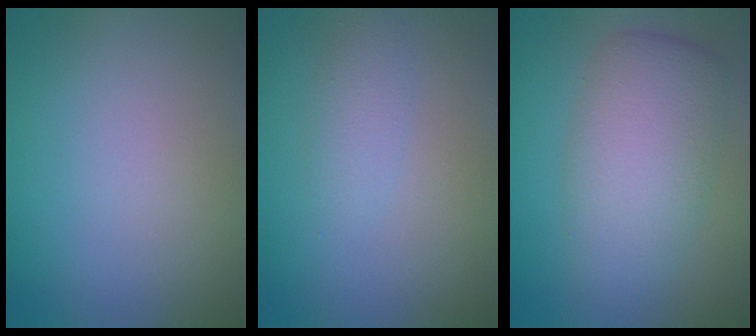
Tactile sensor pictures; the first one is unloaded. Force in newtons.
{"total": 1.7, "press": 1.7, "slide": 0.1}
{"total": 6.0, "press": 6.0, "slide": 0.1}